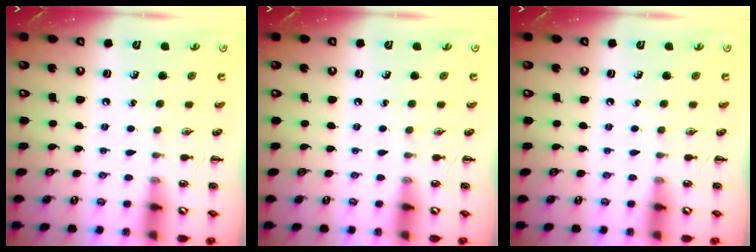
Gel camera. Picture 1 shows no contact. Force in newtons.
{"total": 0.0}
{"total": 0.0}